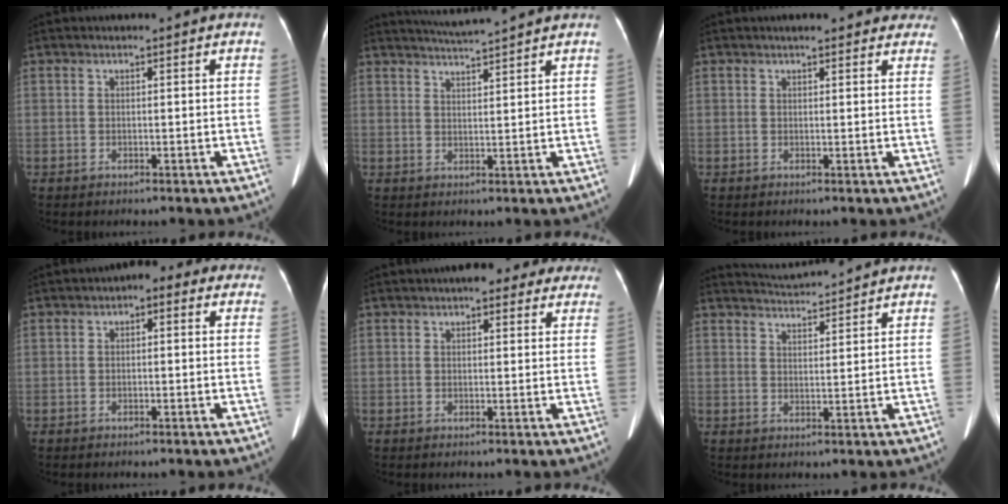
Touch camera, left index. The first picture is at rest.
{"total": 5.5, "force": [5.1, -1.4, 1.5], "torque": [-0.029, 0.008, 0.081]}
{"total": 7.4, "force": [6.3, 2.2, 3.2], "torque": [-0.024, 0.012, 0.067]}
{"total": 3.1, "force": [0.7, 1.8, 2.4], "torque": [-0.027, 0.022, -0.001]}
{"total": 6.9, "force": [5.2, 2.8, 3.5], "torque": [-0.026, 0.025, 0.060]}
{"total": 5.0, "force": [4.9, -0.9, 0.1], "torque": [-0.012, 0.010, 0.080]}